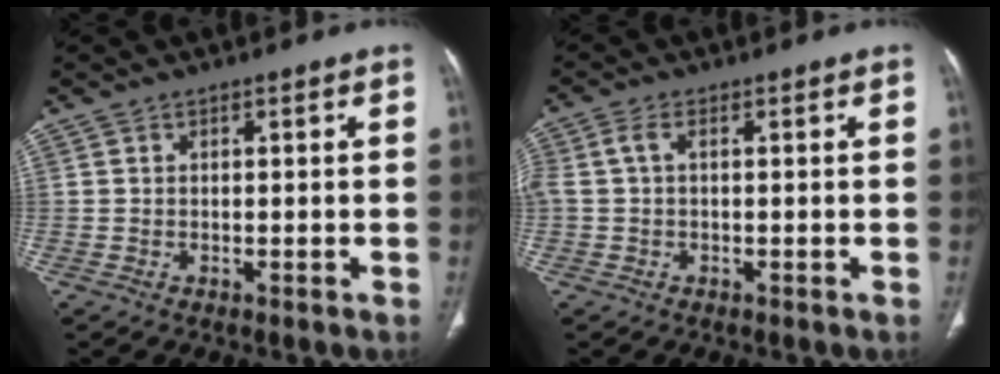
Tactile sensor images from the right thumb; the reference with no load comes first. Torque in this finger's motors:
{"motor_torque": [0.23, 0.27, 0.24, 0.65, 0.25]}